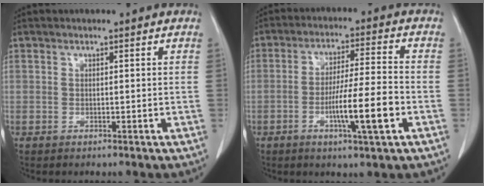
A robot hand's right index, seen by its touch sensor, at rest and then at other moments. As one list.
[{"total": 9.8, "force": [-3.3, 0.1, 9.2], "torque": [-0.161, -0.004, -0.057]}]